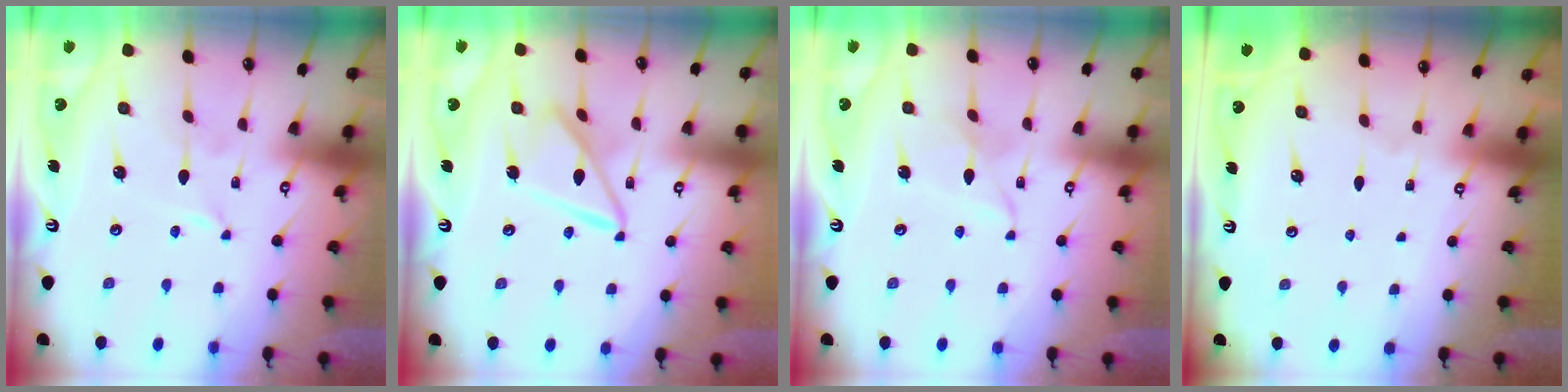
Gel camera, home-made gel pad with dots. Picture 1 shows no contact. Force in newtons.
{"total": 12.2, "press": 12.1, "slide": 1.1}
{"total": 3.5, "press": 3.5, "slide": 0.3}
{"total": 0.0}